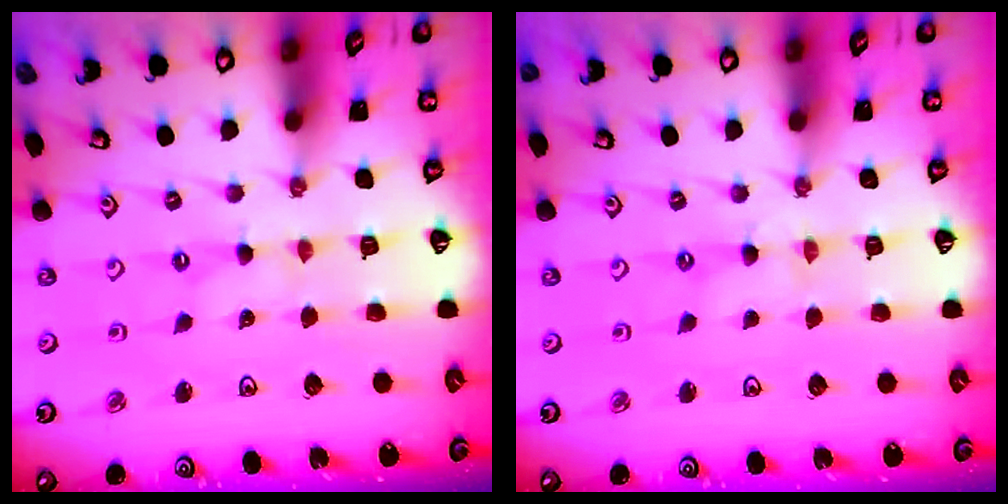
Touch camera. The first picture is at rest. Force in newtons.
{"total": 0.0}